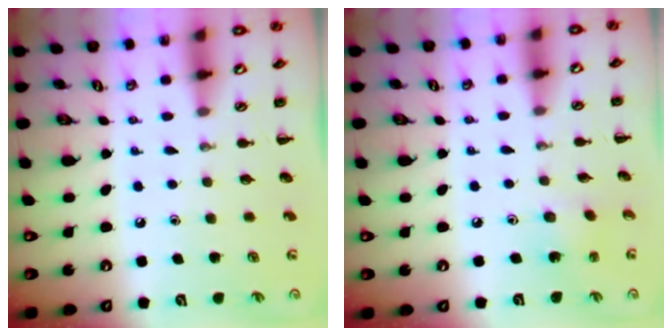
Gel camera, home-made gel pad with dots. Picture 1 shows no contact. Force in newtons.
{"total": 1.6, "press": 1.5, "slide": 0.5}